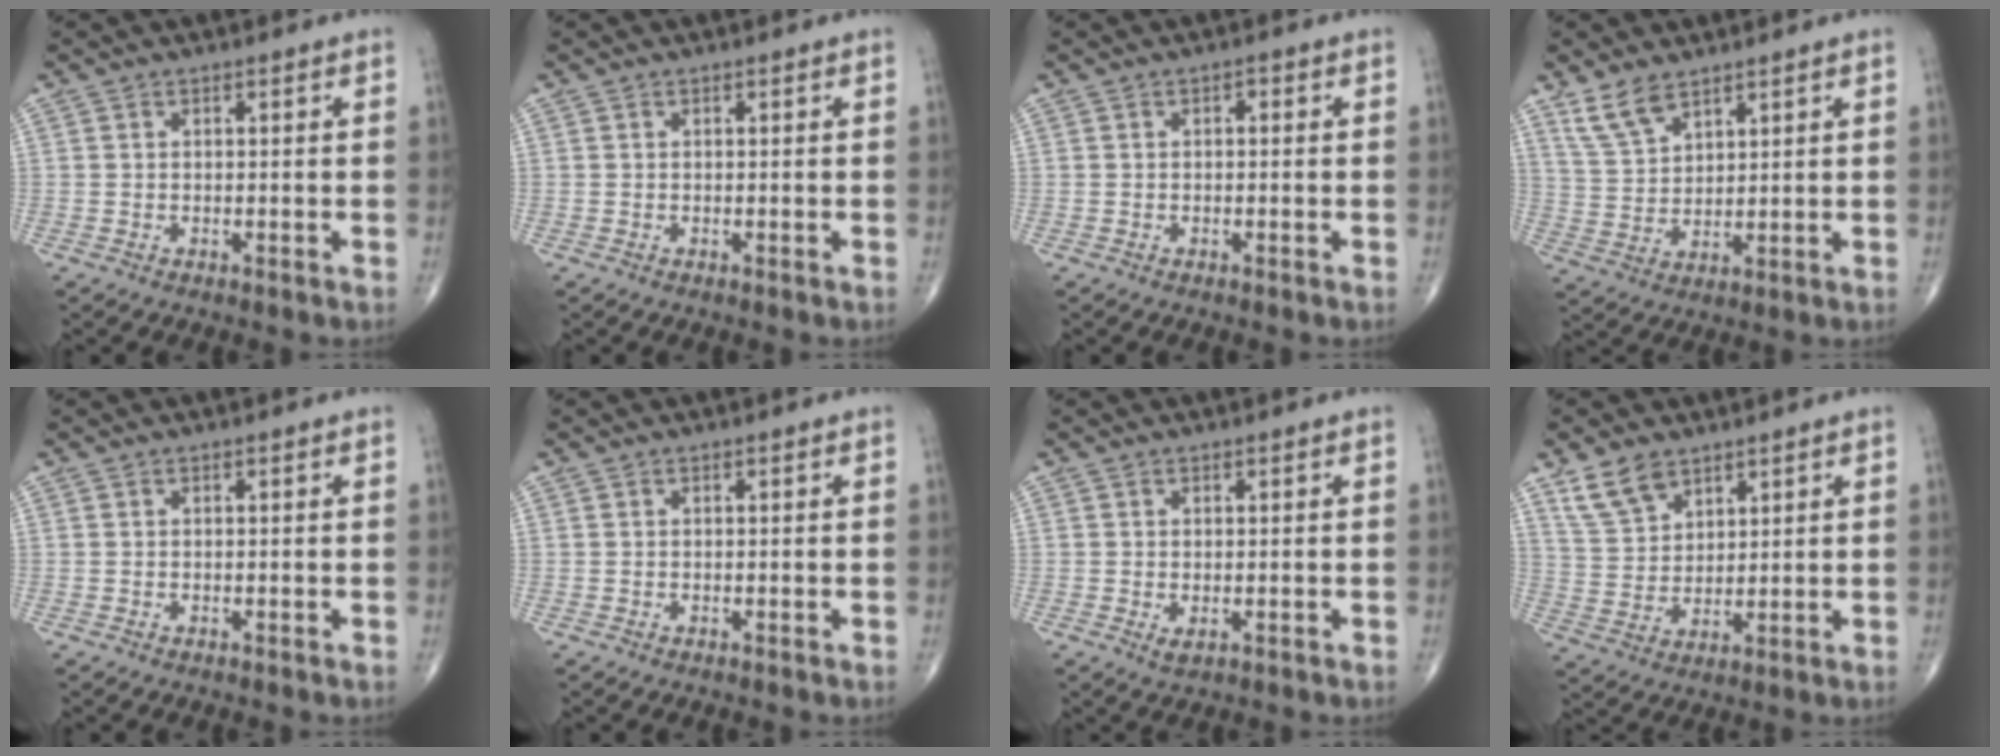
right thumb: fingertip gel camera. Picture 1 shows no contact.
{"total": 0.0}
{"total": 0.9, "force": [0.1, 0.5, 0.7], "torque": [-0.008, 0.002, -0.003]}
{"total": 6.7, "force": [4.8, 3.0, 3.4], "torque": [-0.059, -0.020, 0.105]}
{"total": 0.0}
{"total": 0.0}
{"total": 1.3, "force": [-0.1, 0.7, 1.1], "torque": [-0.020, -0.002, 0.004]}
{"total": 7.7, "force": [5.2, 4.5, 3.4], "torque": [-0.049, -0.023, 0.111]}